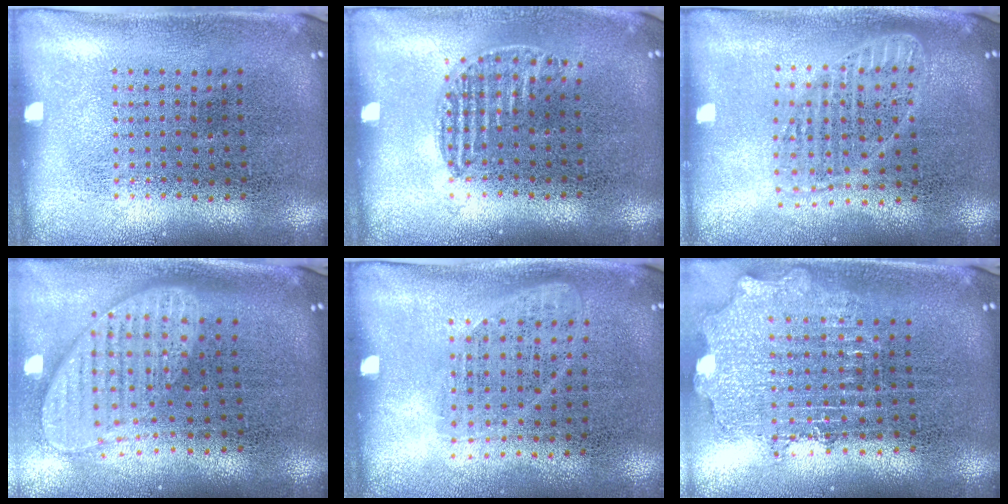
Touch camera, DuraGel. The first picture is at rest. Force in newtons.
{"total": 1.0, "press": 0.8, "slide": 0.6}
{"total": 1.8, "press": 1.6, "slide": 0.9}
{"total": 2.0, "press": 1.6, "slide": 1.2}
{"total": 1.1, "press": 0.9, "slide": 0.6}
{"total": 2.0, "press": 1.6, "slide": 1.2}